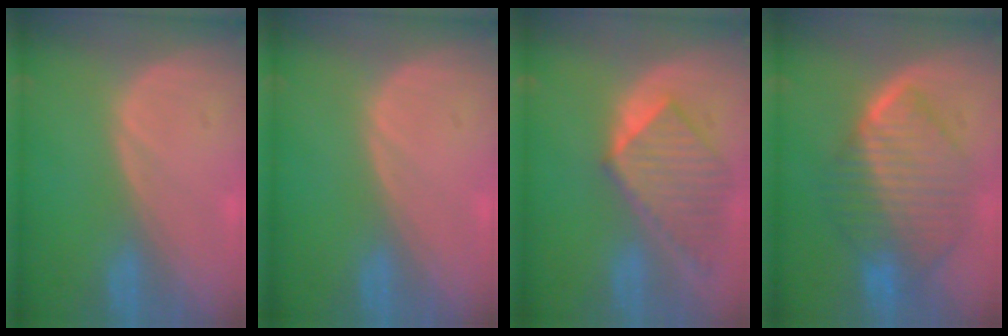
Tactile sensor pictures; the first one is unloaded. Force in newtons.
{"total": 0.0}
{"total": 8.2, "press": 7.5, "slide": 3.2}
{"total": 10.6, "press": 10.5, "slide": 0.9}